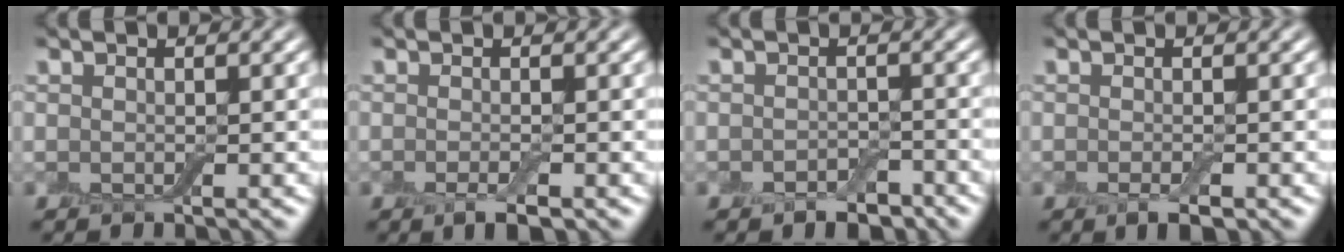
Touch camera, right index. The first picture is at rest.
{"total": 2.1, "force": [-1.1, 0.5, 1.7], "torque": [-0.029, -0.004, -0.019]}
{"total": 2.4, "force": [-1.7, 1.3, 1.2], "torque": [-0.017, -0.001, -0.031]}
{"total": 1.8, "force": [-0.9, 0.6, 1.5], "torque": [-0.024, -0.004, -0.015]}